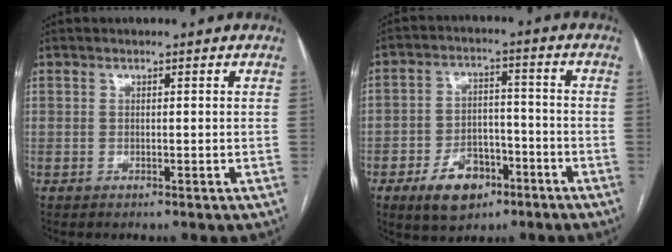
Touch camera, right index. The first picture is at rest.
{"total": 9.1, "force": [-5.1, 5.6, 5.1], "torque": [-0.088, 0.011, -0.077]}